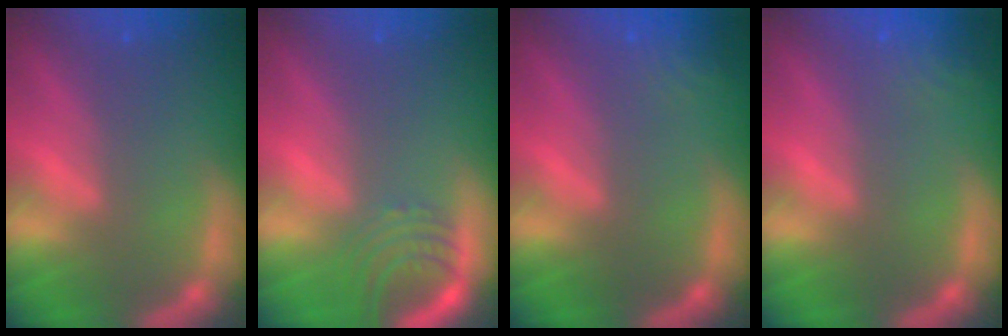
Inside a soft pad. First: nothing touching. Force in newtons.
{"total": 4.5}
{"total": 2.4}
{"total": 3.0}